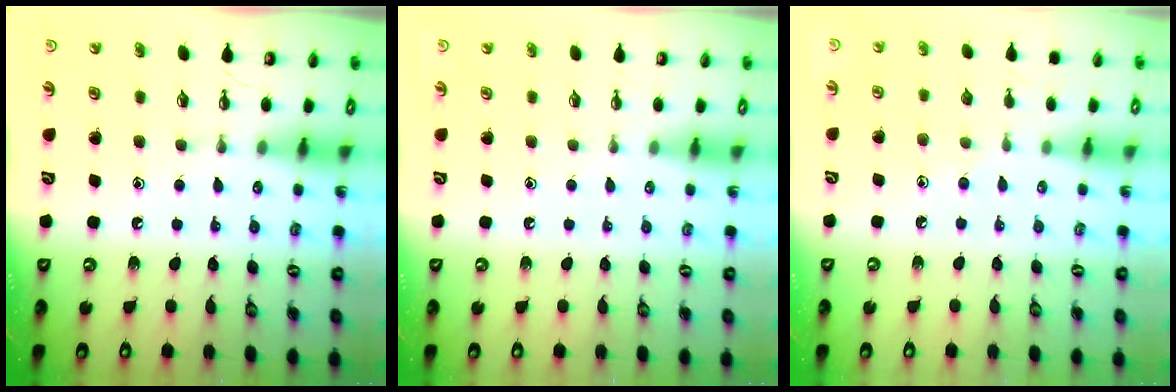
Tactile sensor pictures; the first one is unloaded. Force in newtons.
{"total": 0.0}
{"total": 6.0, "press": 5.9, "slide": 0.7}